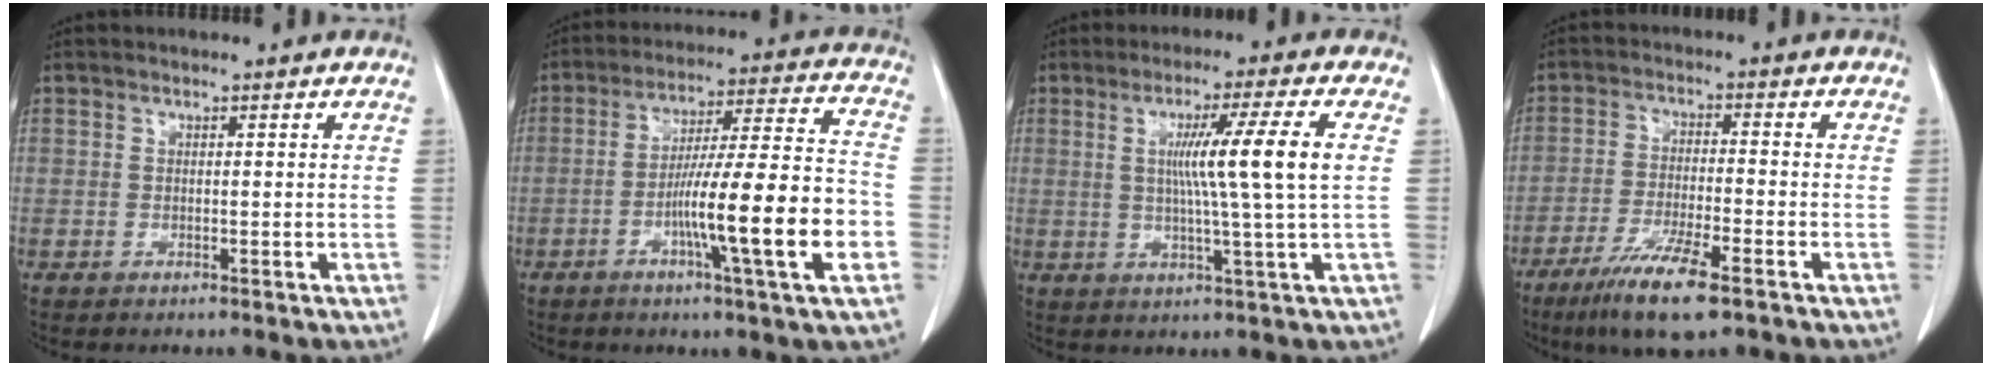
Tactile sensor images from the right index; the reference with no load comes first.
{"total": 16.4, "force": [-4.9, 0.1, 15.6], "torque": [-0.256, 0.002, -0.079]}
{"total": 9.9, "force": [1.4, -1.9, 9.6], "torque": [-0.158, 0.001, 0.030]}
{"total": 9.8, "force": [-6.2, 0.9, 7.5], "torque": [-0.142, -0.024, -0.105]}